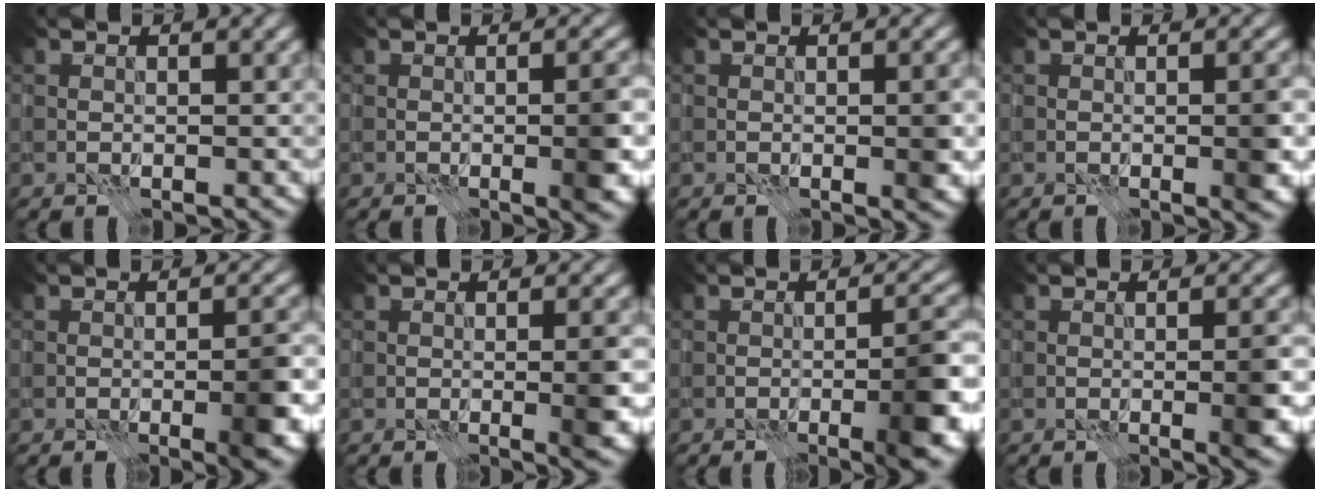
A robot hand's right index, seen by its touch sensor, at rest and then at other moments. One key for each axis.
{"total": 3.8, "fx": -0.6, "fy": 0.8, "fz": 3.6, "tx": -0.048, "ty": 0.002, "tz": -0.011}
{"total": 2.0, "fx": -0.3, "fy": 0.3, "fz": 2.0, "tx": -0.028, "ty": 0.001, "tz": -0.005}
{"total": 2.8, "fx": -0.4, "fy": 0.5, "fz": 2.8, "tx": -0.039, "ty": 0.001, "tz": -0.009}
{"total": 4.3, "fx": -1.3, "fy": 0.9, "fz": 4.0, "tx": -0.055, "ty": 0.003, "tz": -0.022}
{"total": 3.4, "fx": -0.5, "fy": 0.7, "fz": 3.3, "tx": -0.044, "ty": 0.001, "tz": -0.009}
{"total": 6.5, "fx": -2.2, "fy": 1.7, "fz": 5.9, "tx": -0.074, "ty": 0.011, "tz": -0.036}
{"total": 3.4, "fx": -0.6, "fy": 0.7, "fz": 3.3, "tx": -0.044, "ty": 0.002, "tz": -0.013}